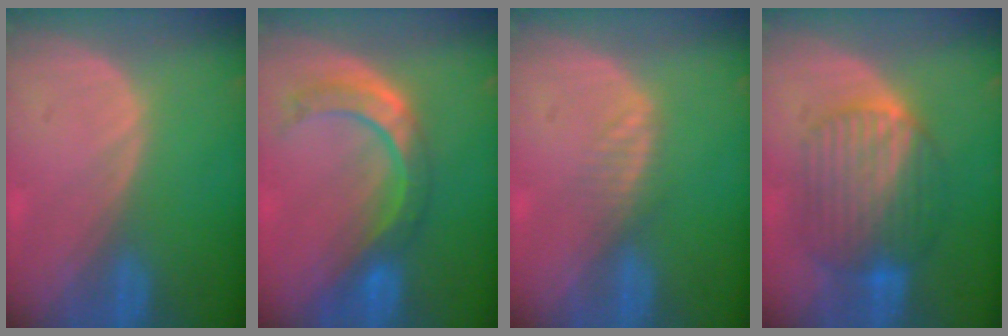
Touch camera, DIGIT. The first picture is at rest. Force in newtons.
{"total": 8.5, "press": 7.2, "slide": 4.5}
{"total": 2.0, "press": 2.0, "slide": 0.2}
{"total": 8.9, "press": 8.9, "slide": 0.5}